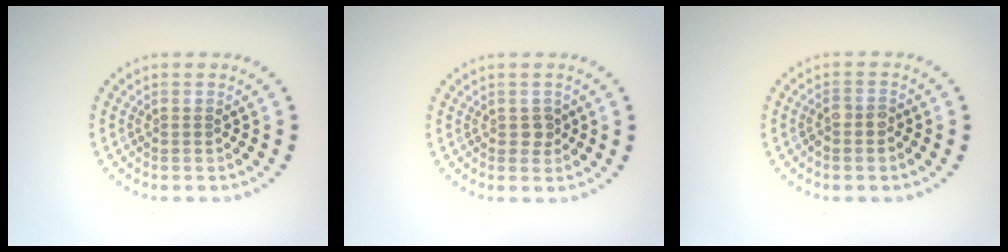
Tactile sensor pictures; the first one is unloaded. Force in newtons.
{"total": 0.9, "press": 0.8, "slide": 0.3}
{"total": 1.7, "press": 1.6, "slide": 0.7}